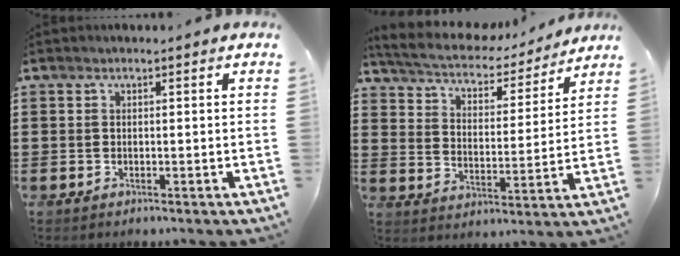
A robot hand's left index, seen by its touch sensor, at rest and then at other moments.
{"total": 4.9, "force": [4.6, 0.8, 1.5], "torque": [-0.054, -0.031, 0.074]}